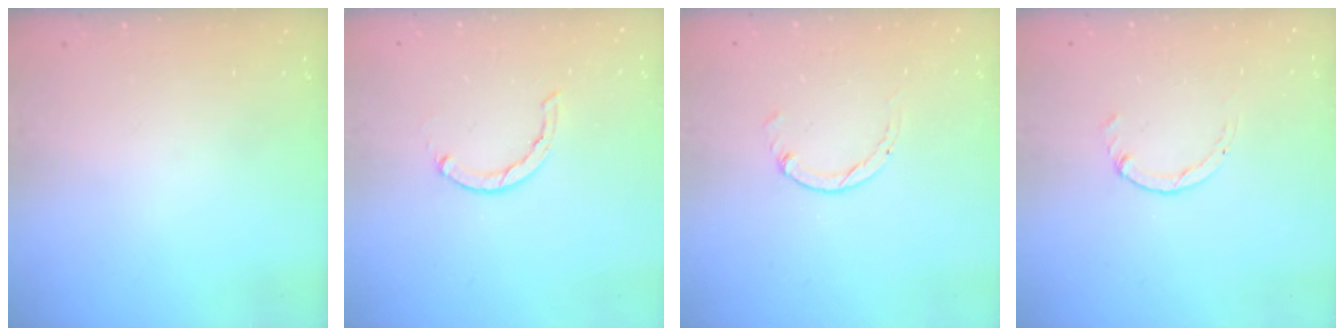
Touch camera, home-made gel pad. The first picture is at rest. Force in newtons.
{"total": 1.2, "press": 1.2, "slide": 0.2}
{"total": 0.0}
{"total": 0.7, "press": 0.7, "slide": 0.2}